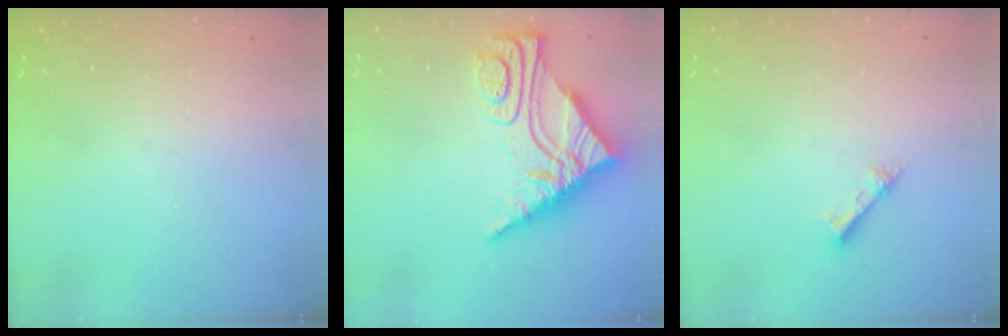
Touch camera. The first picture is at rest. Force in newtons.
{"total": 12.3, "press": 12.2, "slide": 1.2}
{"total": 1.2, "press": 1.2, "slide": 0.1}